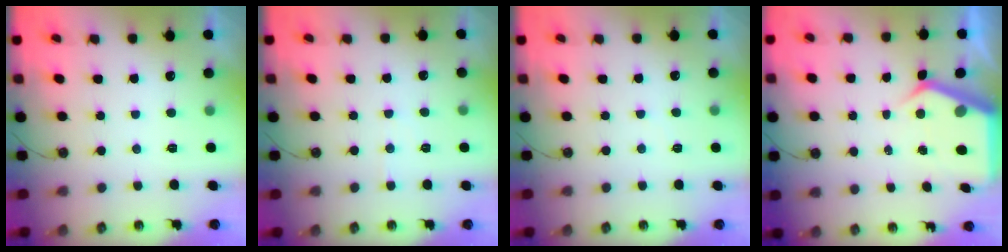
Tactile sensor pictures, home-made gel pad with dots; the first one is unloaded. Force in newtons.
{"total": 3.6, "press": 3.6, "slide": 0.5}
{"total": 2.4, "press": 2.4, "slide": 0.4}
{"total": 5.8, "press": 5.8, "slide": 0.3}